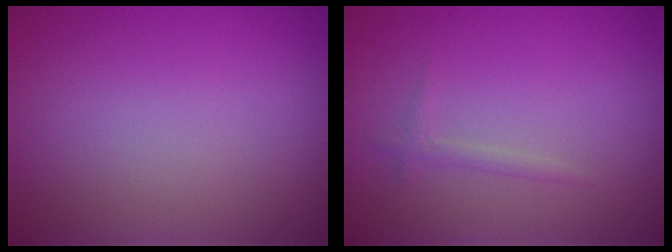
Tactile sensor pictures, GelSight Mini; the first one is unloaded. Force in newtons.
{"total": 0.8, "press": 0.8, "slide": 0.1}